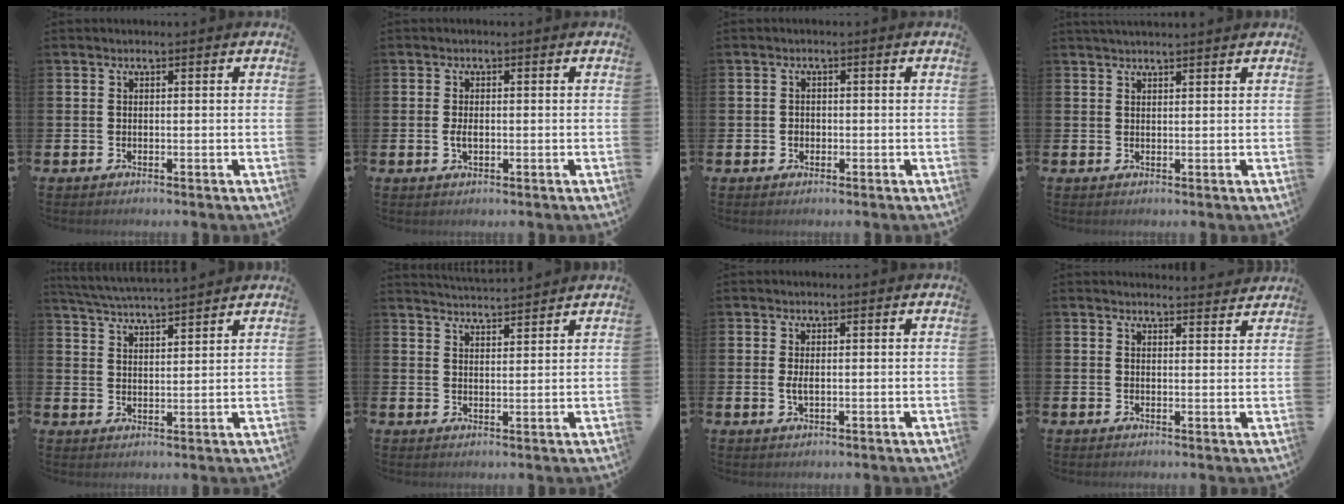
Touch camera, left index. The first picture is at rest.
{"total": 1.7, "force": [-0.2, 1.0, 1.4], "torque": [-0.028, 0.004, -0.004]}
{"total": 1.2, "force": [-0.2, 1.1, 0.4], "torque": [-0.002, 0.004, -0.008]}
{"total": 1.7, "force": [1.6, 0.0, 0.2], "torque": [-0.005, -0.004, 0.030]}
{"total": 4.8, "force": [4.8, -0.1, 0.7], "torque": [-0.035, -0.026, 0.086]}
{"total": 3.8, "force": [3.8, -0.2, 0.0], "torque": [-0.008, -0.024, 0.068]}
{"total": 1.5, "force": [0.1, 0.6, 1.4], "torque": [-0.028, 0.003, 0.001]}
{"total": 2.6, "force": [2.6, 0.3, -0.1], "torque": [0.005, -0.019, 0.045]}